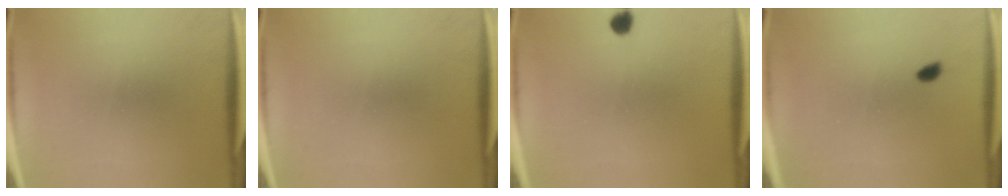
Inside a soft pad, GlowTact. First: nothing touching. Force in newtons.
{"total": 0.0}
{"total": 2.0}
{"total": 1.5}